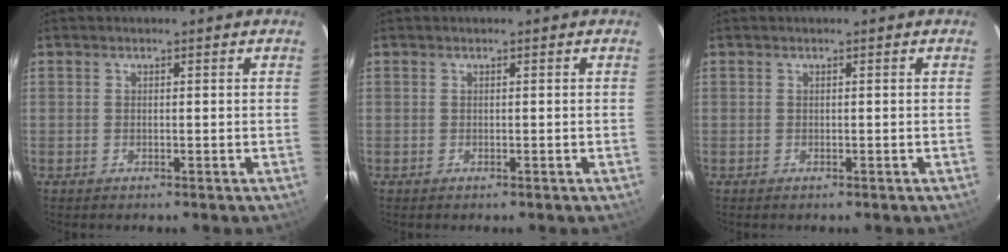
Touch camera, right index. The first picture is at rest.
{"total": 0.0}
{"total": 0.0}